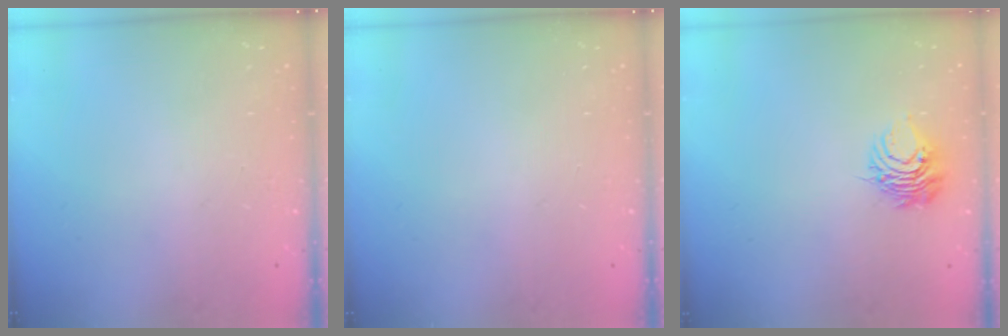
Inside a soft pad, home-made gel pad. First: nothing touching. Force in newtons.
{"total": 0.0}
{"total": 6.9, "press": 6.9, "slide": 0.5}